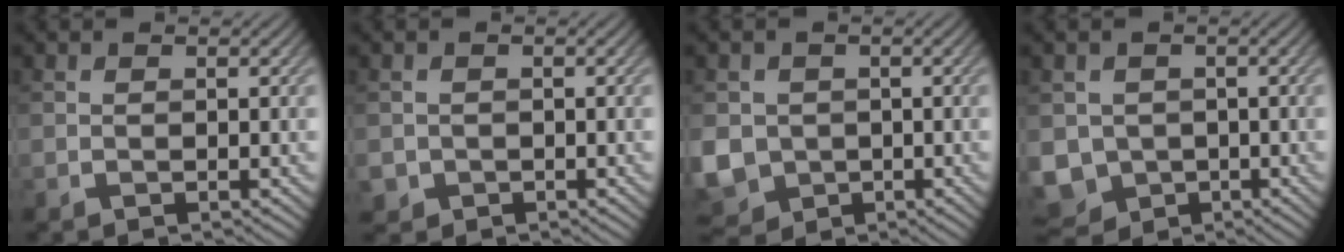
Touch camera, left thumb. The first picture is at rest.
{"total": 1.6, "force": [-0.5, 1.5, 0.2], "torque": [-0.001, -0.009, -0.014]}
{"total": 6.3, "force": [-0.7, 5.7, 2.6], "torque": [-0.091, -0.027, -0.017]}
{"total": 5.5, "force": [-1.0, 5.0, 2.1], "torque": [-0.066, -0.030, -0.020]}